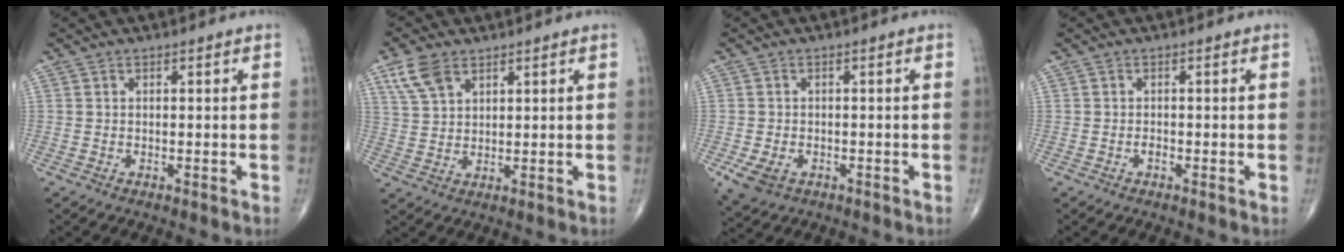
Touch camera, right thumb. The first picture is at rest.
{"total": 6.3, "force": [3.7, 3.5, 3.6], "torque": [-0.068, -0.008, 0.079]}
{"total": 5.0, "force": [-2.0, 3.5, 2.9], "torque": [-0.058, -0.001, -0.026]}
{"total": 0.8, "force": [-0.4, 0.5, 0.5], "torque": [-0.007, 0.001, -0.010]}